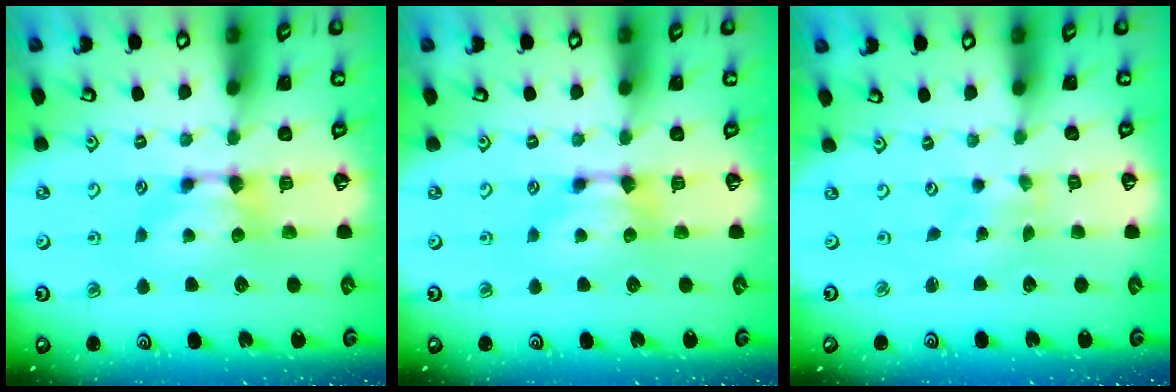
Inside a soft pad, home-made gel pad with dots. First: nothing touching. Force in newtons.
{"total": 0.0}
{"total": 5.5, "press": 5.5, "slide": 0.5}